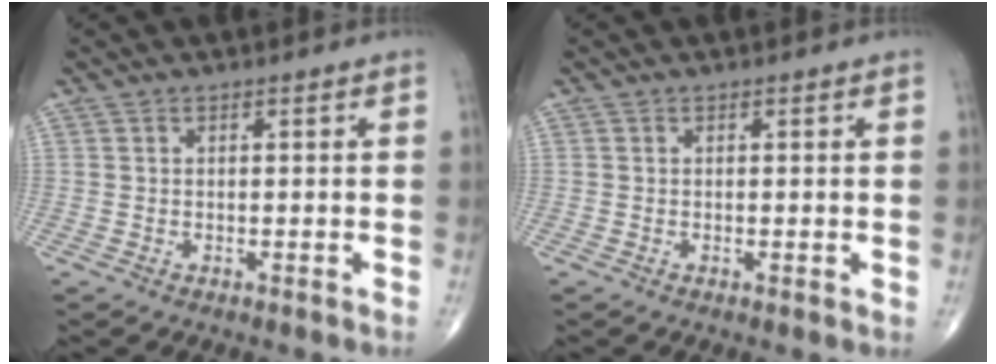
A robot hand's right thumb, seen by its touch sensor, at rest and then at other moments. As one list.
[{"total": 0.6, "force": [0.0, 0.2, 0.5], "torque": [-0.010, -0.003, -0.001]}]